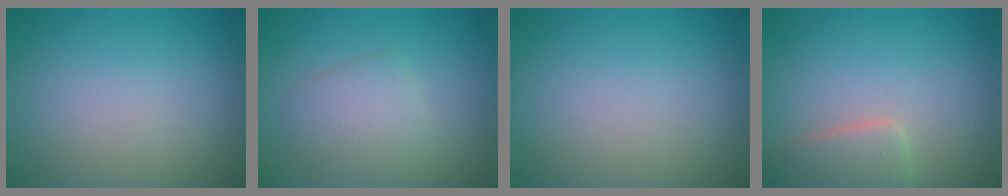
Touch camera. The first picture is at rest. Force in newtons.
{"total": 3.0, "press": 3.0, "slide": 0.0}
{"total": 0.0}
{"total": 2.9, "press": 2.9, "slide": 0.3}